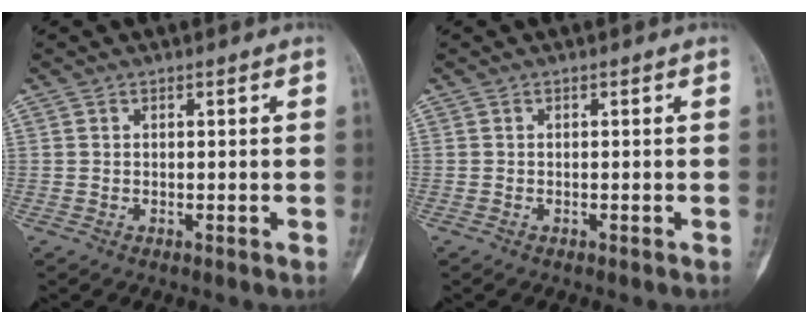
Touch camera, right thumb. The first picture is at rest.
{"total": 0.0}